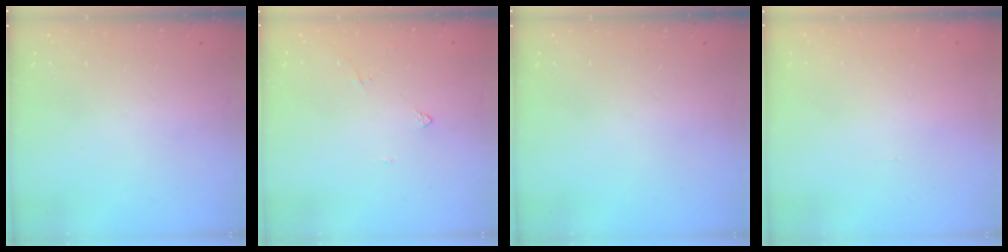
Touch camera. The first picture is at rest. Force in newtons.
{"total": 2.6, "press": 2.6, "slide": 0.6}
{"total": 0.0}
{"total": 0.5, "press": 0.5, "slide": 0.2}